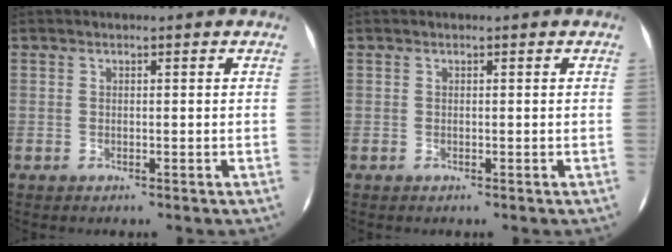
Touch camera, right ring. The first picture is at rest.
{"total": 0.0}